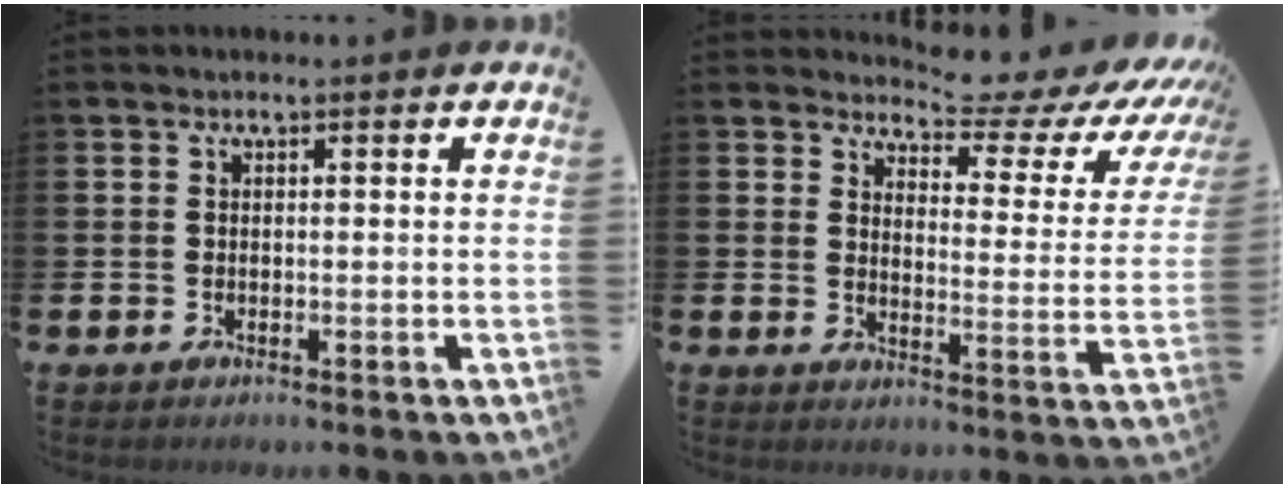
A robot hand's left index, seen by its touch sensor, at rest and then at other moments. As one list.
[{"total": 5.5, "force": [5.0, 1.6, 1.6], "torque": [-0.036, -0.049, 0.076]}]